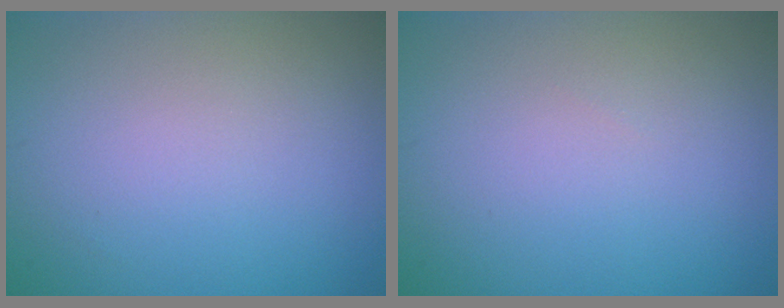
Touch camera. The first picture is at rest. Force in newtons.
{"total": 0.0}